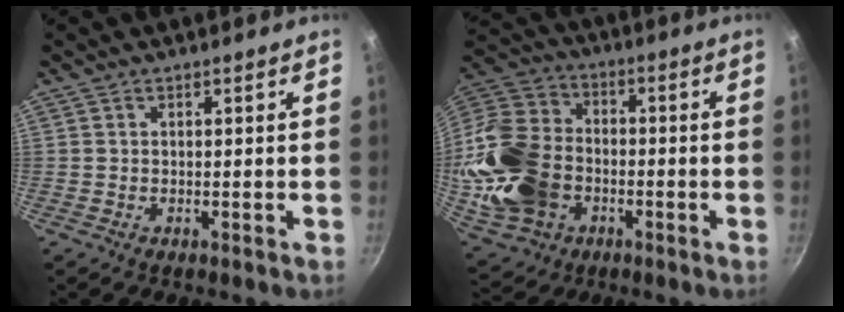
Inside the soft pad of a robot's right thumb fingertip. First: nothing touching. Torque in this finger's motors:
{"motor_torque": [1.90, 3.02, 0.61, 0.22, 0.22]}